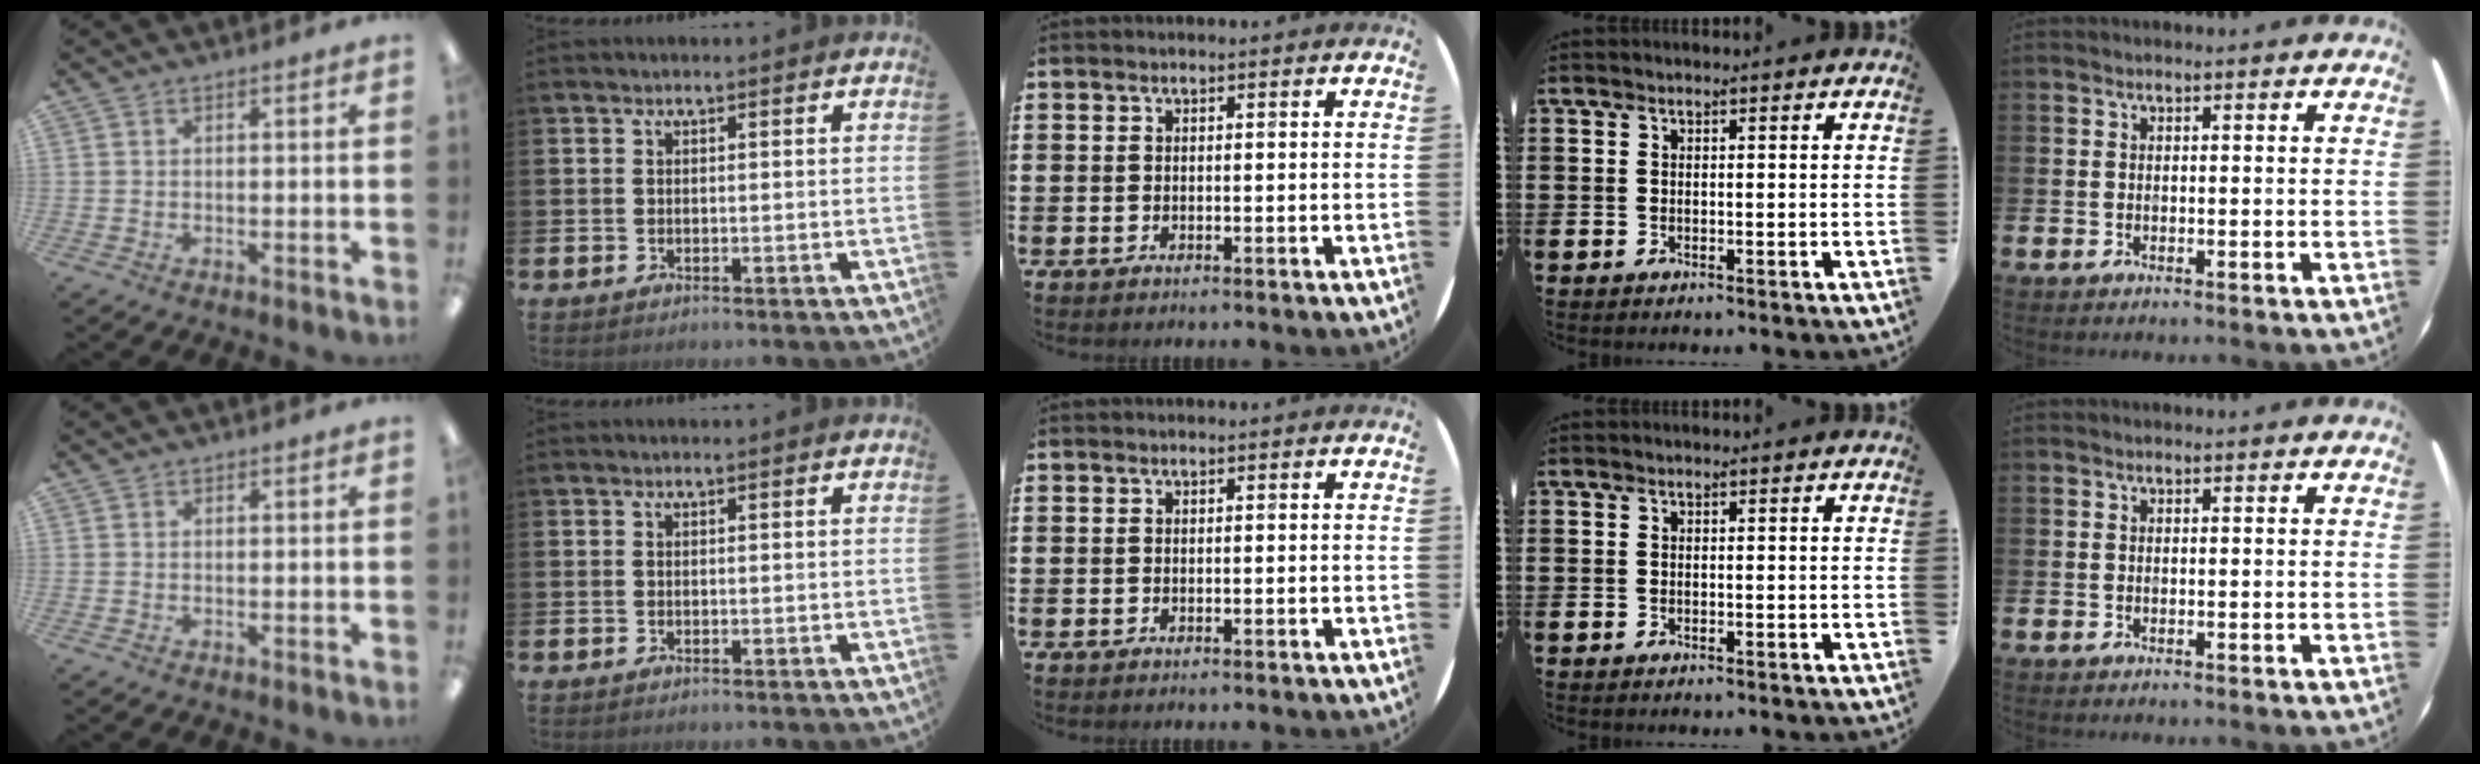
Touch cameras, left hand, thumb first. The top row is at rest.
{}